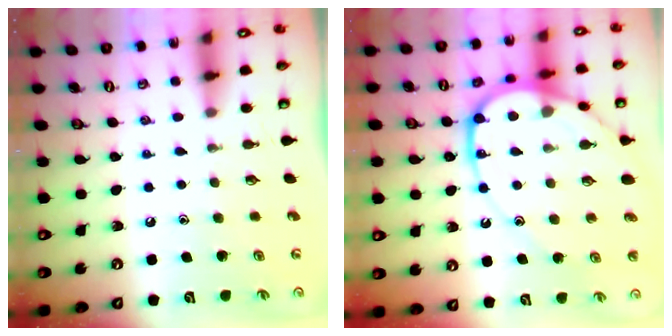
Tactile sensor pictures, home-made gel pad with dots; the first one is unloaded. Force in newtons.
{"total": 15.1, "press": 15.0, "slide": 1.5}